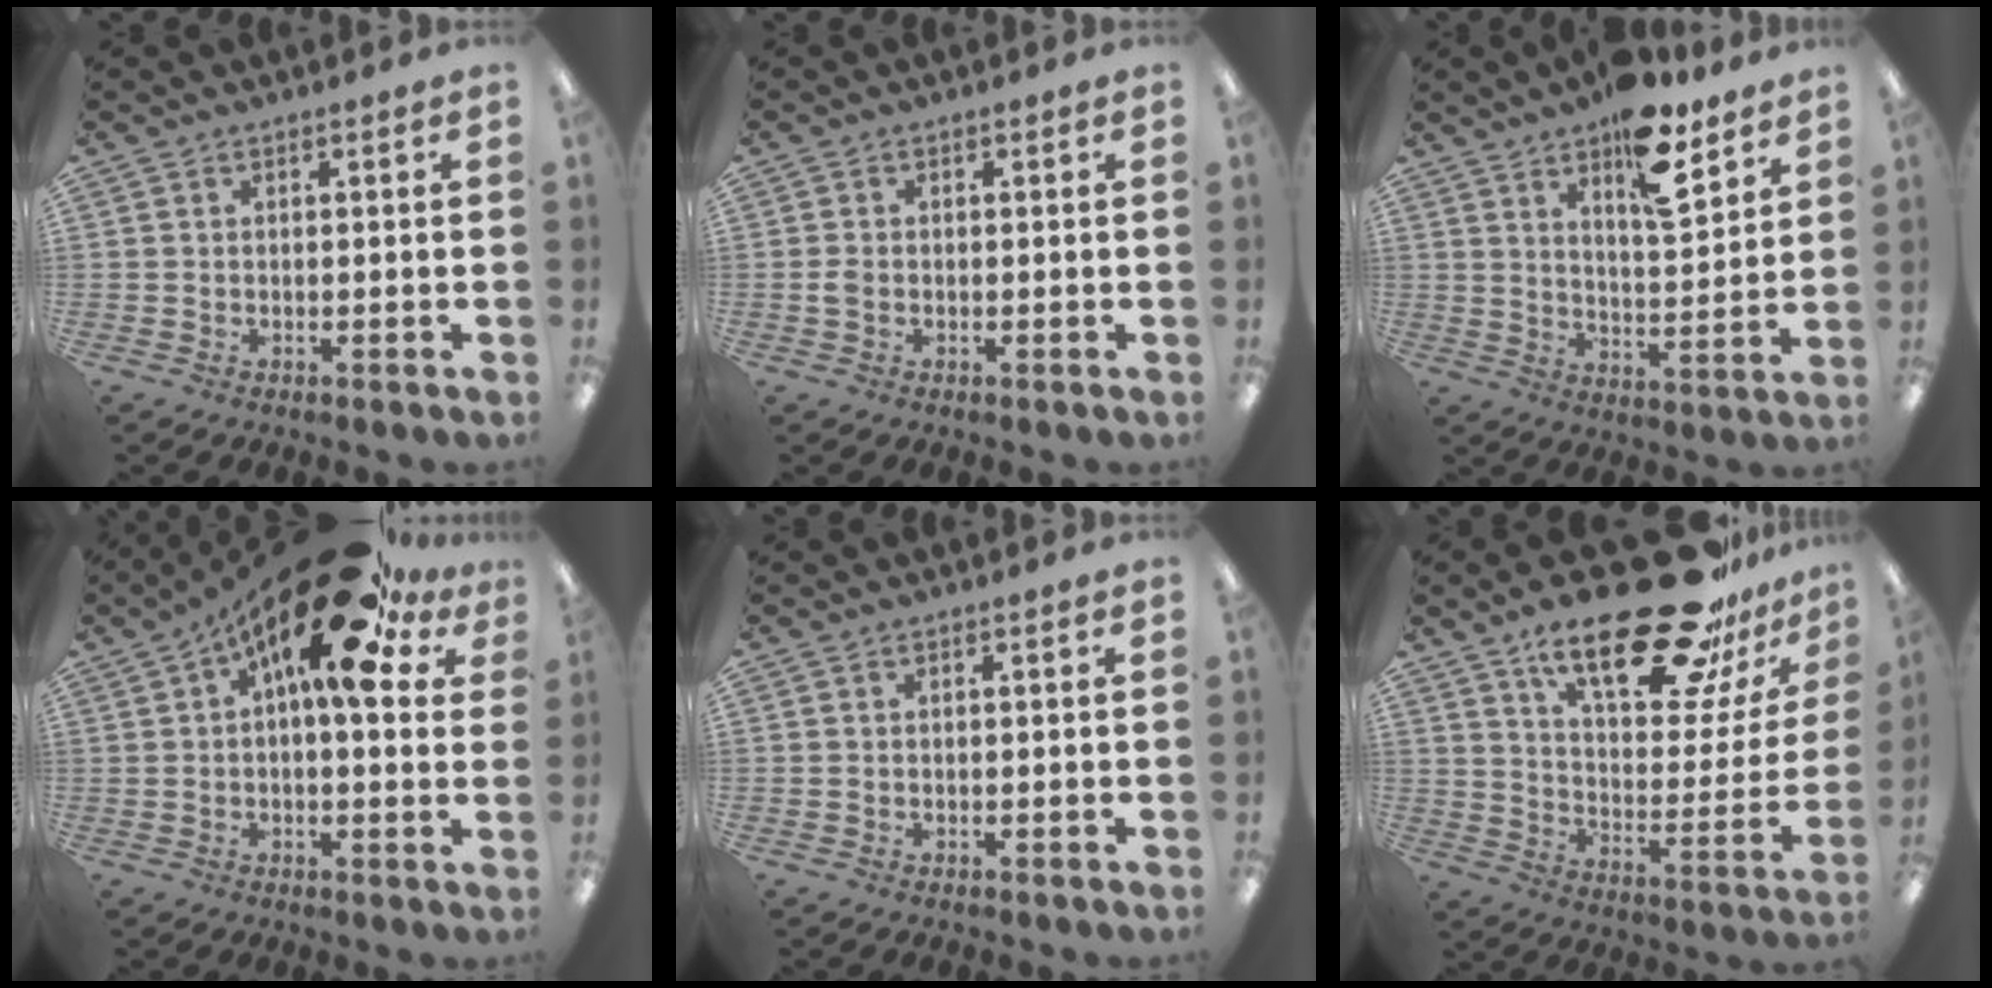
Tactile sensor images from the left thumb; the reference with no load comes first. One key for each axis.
{"total": 1.6, "fx": -0.2, "fy": 1.1, "fz": 1.0, "tx": -0.019, "ty": 0.004, "tz": -0.006}
{"total": 13.7, "fx": 9.7, "fy": 5.0, "fz": 8.3, "tx": -0.113, "ty": -0.057, "tz": 0.163}
{"total": 20.1, "fx": 10.0, "fy": 7.0, "fz": 16.0, "tx": -0.237, "ty": -0.050, "tz": 0.159}
{"total": 0.0}
{"total": 27.4, "fx": 19.6, "fy": 9.6, "fz": 16.6, "tx": -0.241, "ty": -0.122, "tz": 0.319}